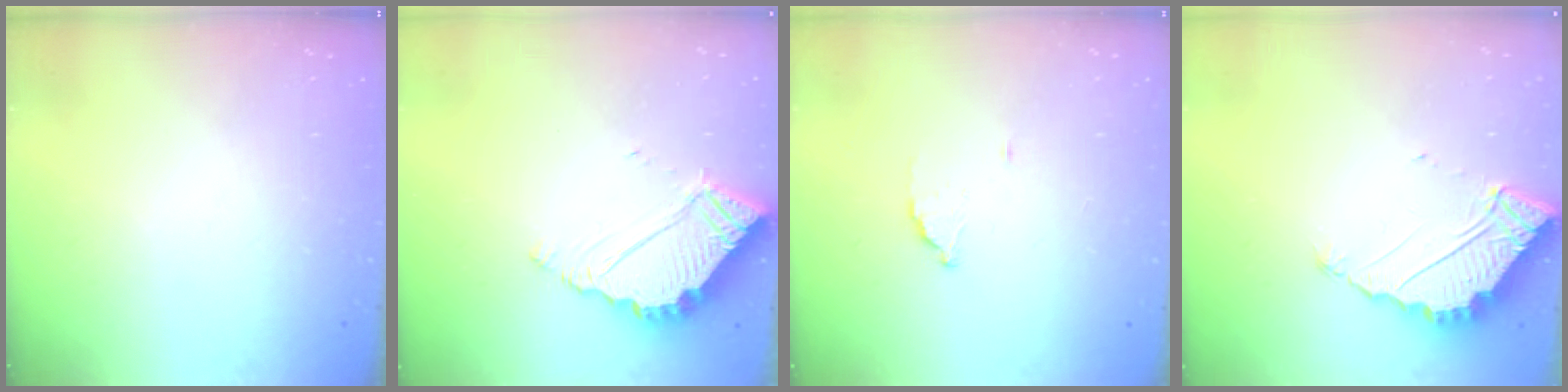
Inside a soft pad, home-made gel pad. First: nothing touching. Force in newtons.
{"total": 5.8, "press": 5.8, "slide": 0.4}
{"total": 1.9, "press": 1.9, "slide": 0.1}
{"total": 5.3, "press": 5.2, "slide": 0.3}